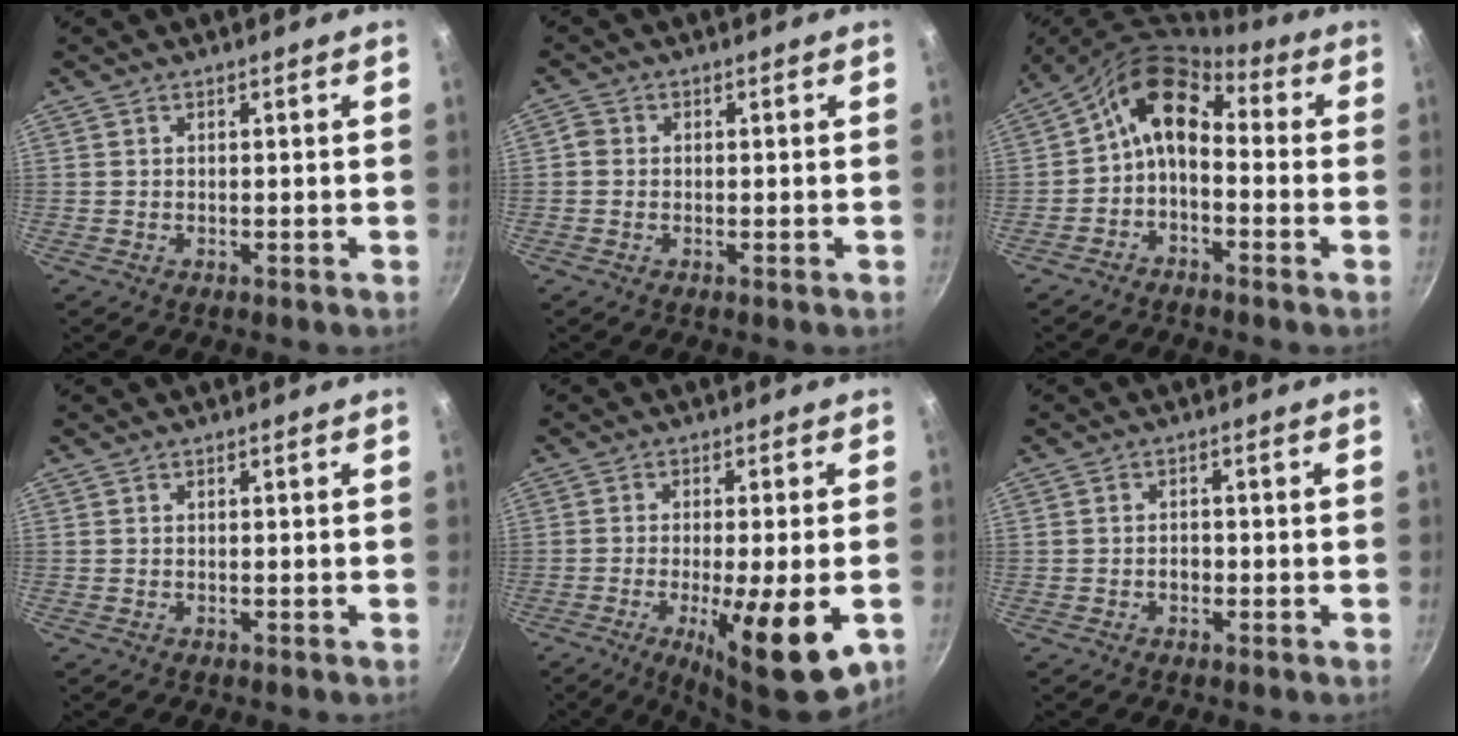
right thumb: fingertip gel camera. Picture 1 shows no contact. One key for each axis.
{"total": 1.7, "fx": -0.4, "fy": 1.5, "fz": 0.7, "tx": -0.010, "ty": 0.006, "tz": -0.013}
{"total": 9.6, "fx": -0.6, "fy": 6.4, "fz": 7.1, "tx": -0.116, "ty": 0.049, "tz": -0.035}
{"total": 0.0}
{"total": 14.6, "fx": -4.8, "fy": 3.5, "fz": 13.3, "tx": -0.199, "ty": -0.006, "tz": -0.068}
{"total": 1.6, "fx": -0.6, "fy": 1.2, "fz": 0.9, "tx": -0.007, "ty": 0.011, "tz": -0.009}